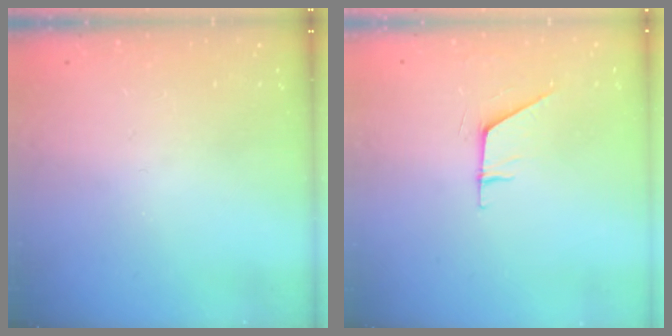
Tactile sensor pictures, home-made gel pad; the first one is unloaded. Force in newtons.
{"total": 5.8, "press": 5.8, "slide": 0.6}